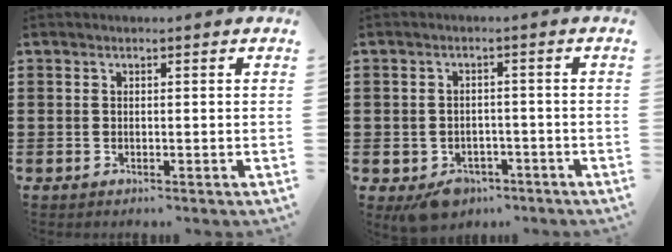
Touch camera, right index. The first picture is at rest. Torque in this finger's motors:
{"motor_torque": [0.20, 0.18, 0.17, 0.09]}